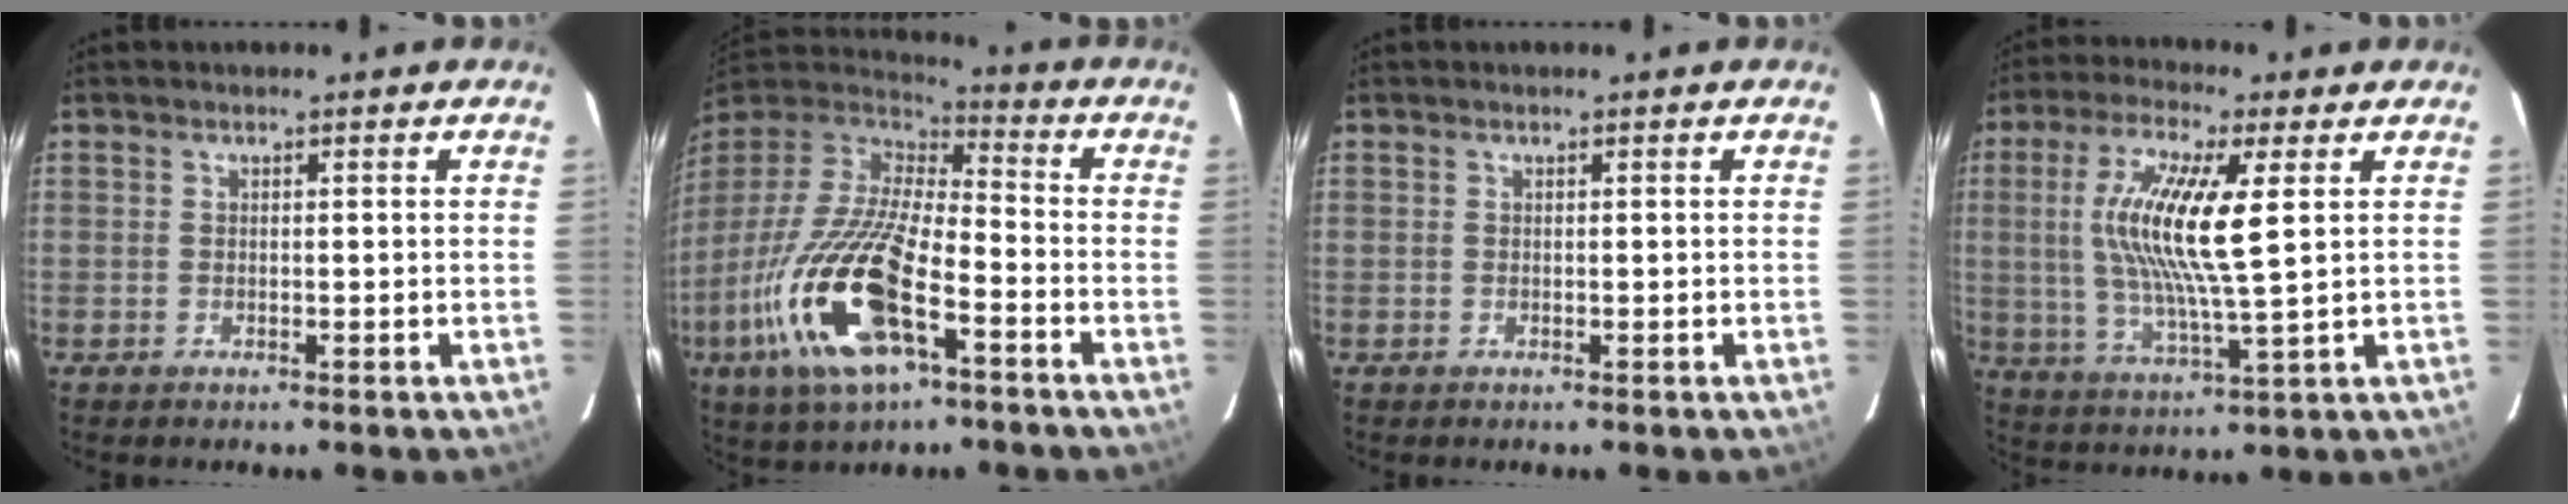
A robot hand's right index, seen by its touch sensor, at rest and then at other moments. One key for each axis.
{"total": 23.6, "fx": -10.3, "fy": 8.3, "fz": 19.5, "tx": -0.401, "ty": -0.053, "tz": -0.199}
{"total": 0.0}
{"total": 14.4, "fx": 2.9, "fy": 1.9, "fz": 14.0, "tx": -0.268, "ty": -0.001, "tz": 0.056}